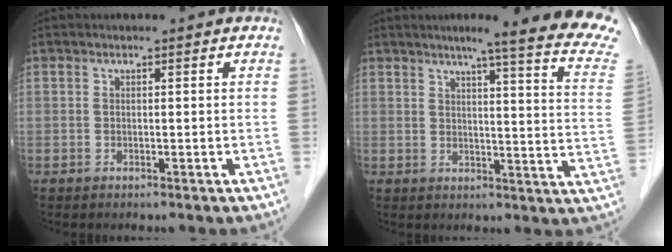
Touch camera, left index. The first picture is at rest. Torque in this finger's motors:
{"motor_torque": [0.89, -1.03, 0.29, 0.04]}